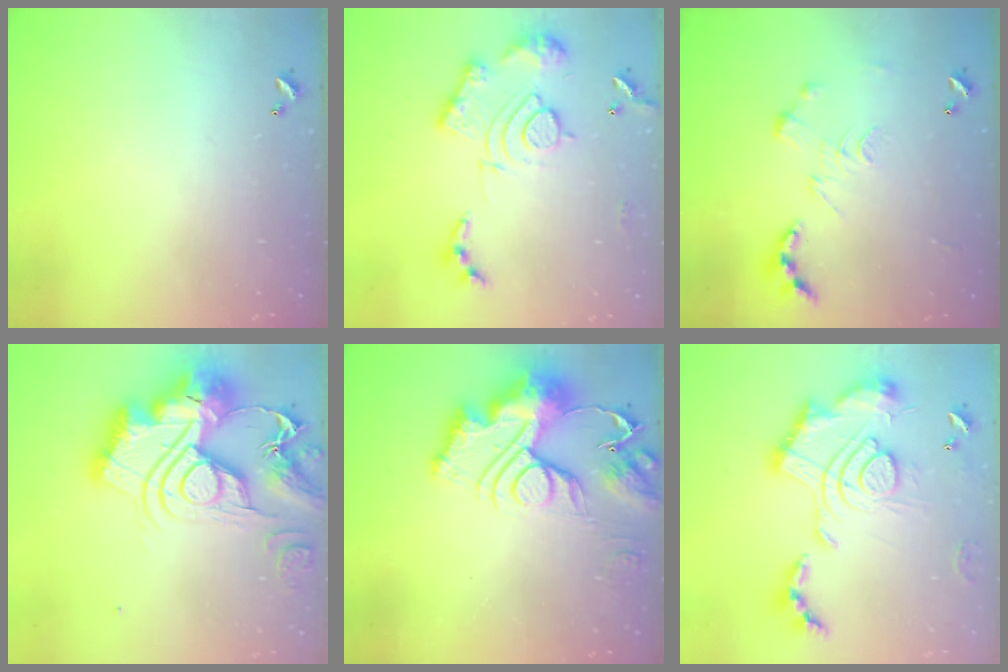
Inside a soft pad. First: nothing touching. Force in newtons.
{"total": 17.4, "press": 17.3, "slide": 1.7}
{"total": 0.0}
{"total": 0.6, "press": 0.6, "slide": 0.0}
{"total": 17.9, "press": 17.8, "slide": 1.9}
{"total": 2.5, "press": 1.9, "slide": 1.7}